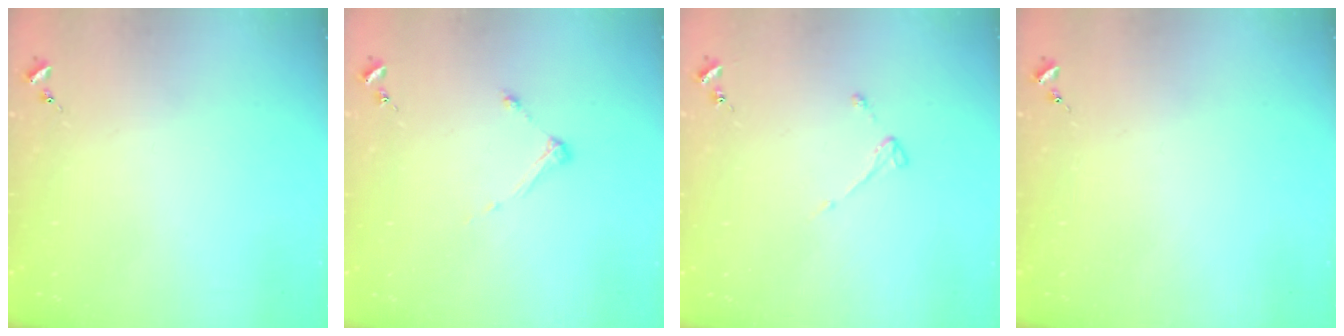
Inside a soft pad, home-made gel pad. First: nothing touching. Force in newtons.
{"total": 4.9, "press": 4.9, "slide": 0.7}
{"total": 3.0, "press": 3.0, "slide": 0.4}
{"total": 0.0}